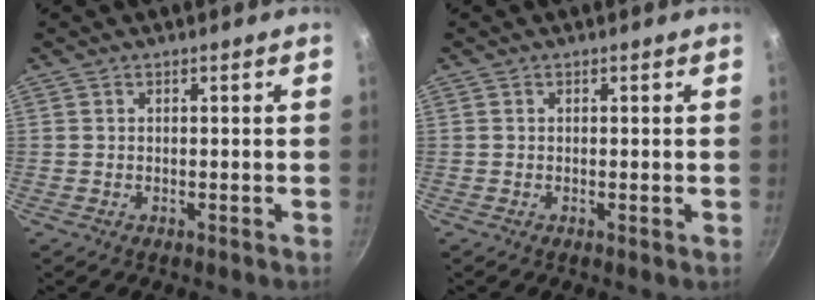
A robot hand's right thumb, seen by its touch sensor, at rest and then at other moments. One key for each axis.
{"total": 0.0}